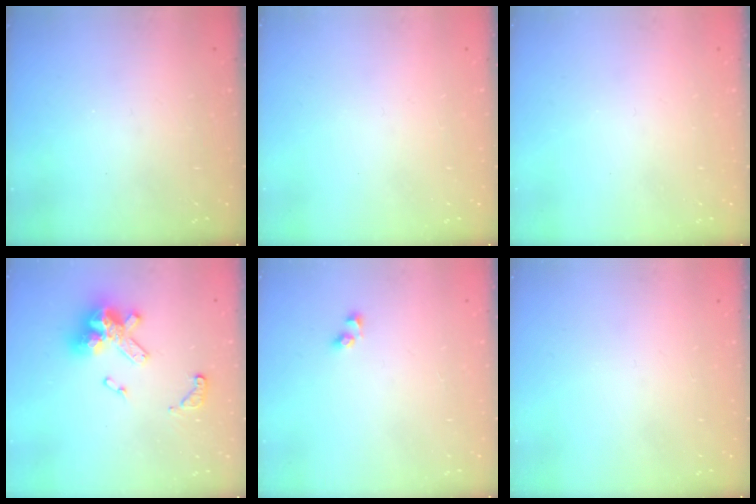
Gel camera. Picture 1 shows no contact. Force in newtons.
{"total": 0.0}
{"total": 0.0}
{"total": 14.8, "press": 14.7, "slide": 2.1}
{"total": 3.8, "press": 3.8, "slide": 0.7}
{"total": 0.0}